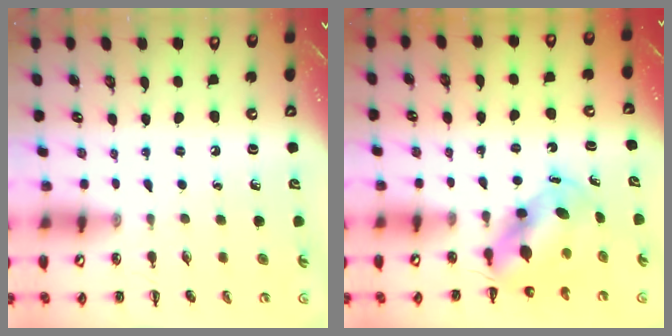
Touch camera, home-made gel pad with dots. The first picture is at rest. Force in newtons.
{"total": 5.4, "press": 5.2, "slide": 1.1}